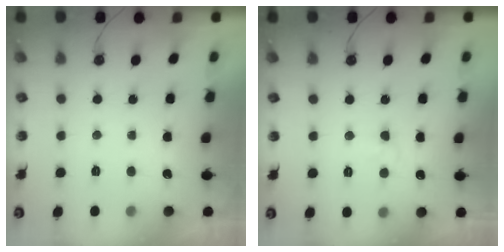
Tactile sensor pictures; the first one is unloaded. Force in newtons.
{"total": 4.3, "press": 4.2, "slide": 0.9}